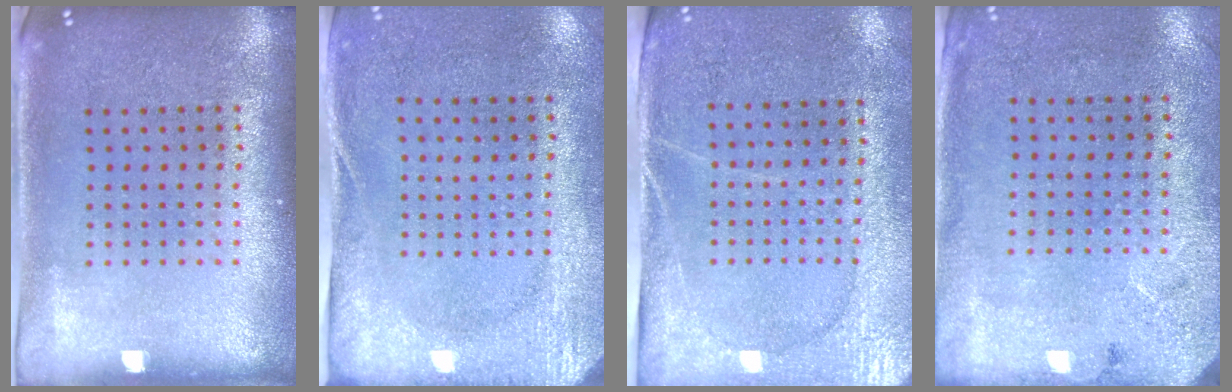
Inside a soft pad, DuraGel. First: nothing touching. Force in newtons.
{"total": 2.7, "press": 2.1, "slide": 1.7}
{"total": 2.9, "press": 2.5, "slide": 1.4}
{"total": 2.6, "press": 2.1, "slide": 1.6}